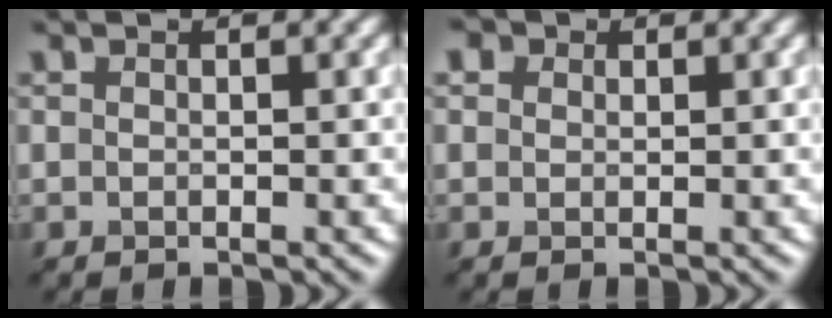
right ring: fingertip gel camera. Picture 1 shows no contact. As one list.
[{"total": 1.7, "force": [1.2, 1.1, 0.5], "torque": [-0.015, 0.021, 0.003]}]